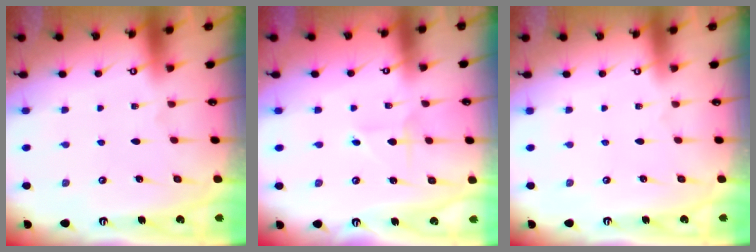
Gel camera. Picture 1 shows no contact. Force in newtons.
{"total": 2.0, "press": 2.0, "slide": 0.1}
{"total": 0.0}